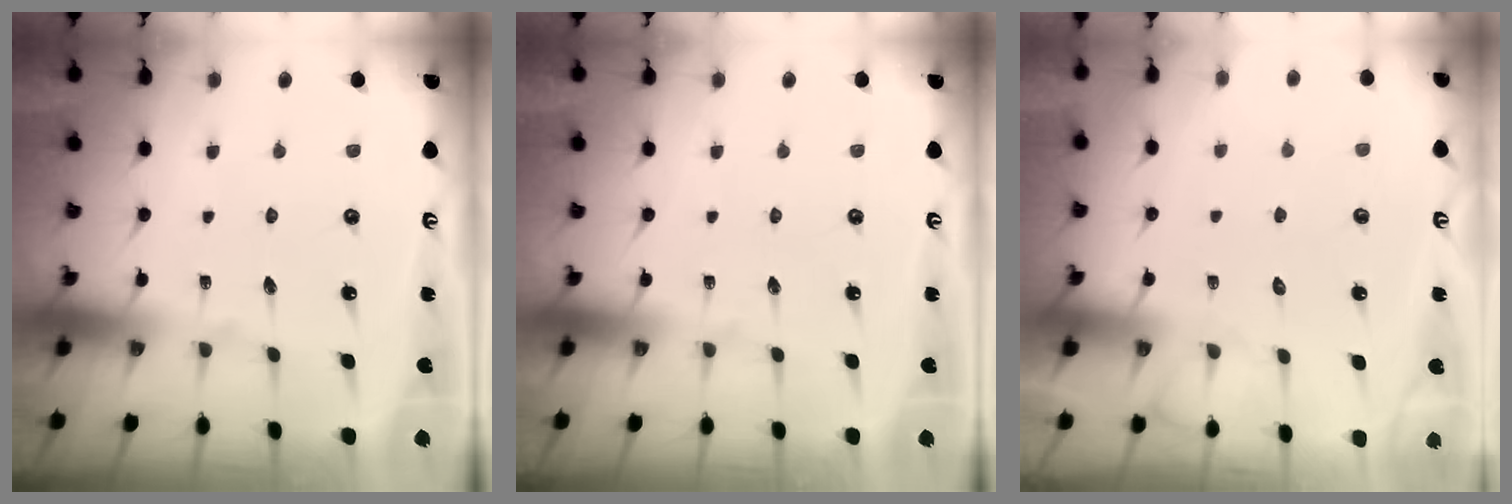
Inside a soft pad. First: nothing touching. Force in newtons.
{"total": 0.0}
{"total": 4.9, "press": 4.8, "slide": 0.6}